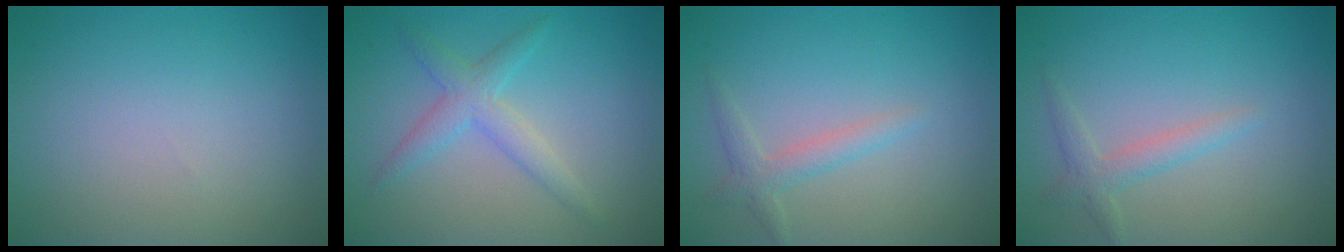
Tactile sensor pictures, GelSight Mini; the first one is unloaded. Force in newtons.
{"total": 2.8, "press": 2.8, "slide": 0.1}
{"total": 1.9, "press": 1.9, "slide": 0.1}
{"total": 1.9, "press": 1.9, "slide": 0.1}